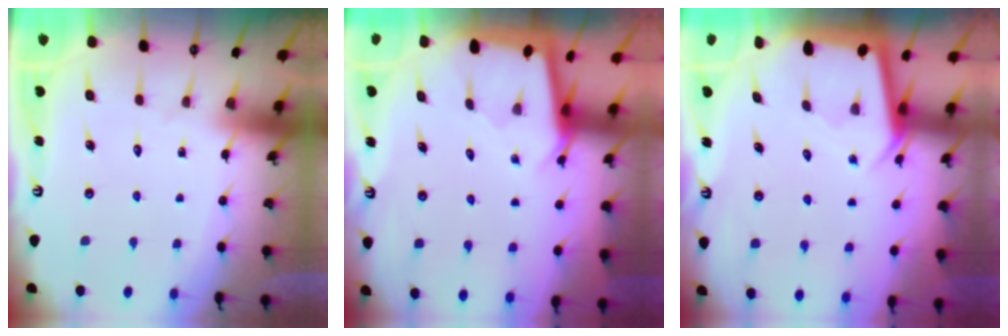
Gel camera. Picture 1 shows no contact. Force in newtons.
{"total": 2.3, "press": 2.3, "slide": 0.2}
{"total": 2.5, "press": 2.5, "slide": 0.2}